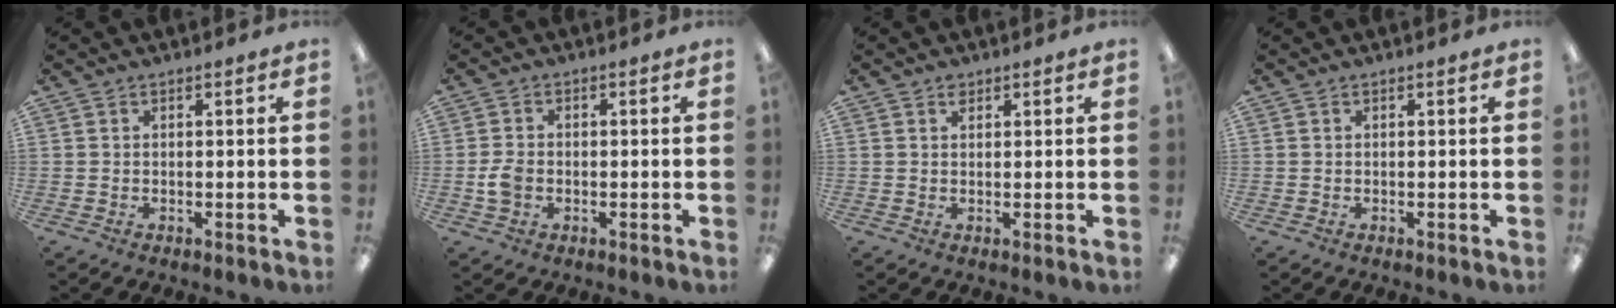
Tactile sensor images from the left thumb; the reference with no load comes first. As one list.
[{"total": 3.9, "force": [-0.8, 3.0, 2.5], "torque": [-0.048, 0.005, -0.015]}, {"total": 1.2, "force": [0.9, 0.7, 0.5], "torque": [-0.003, -0.003, 0.015]}, {"total": 0.0}]